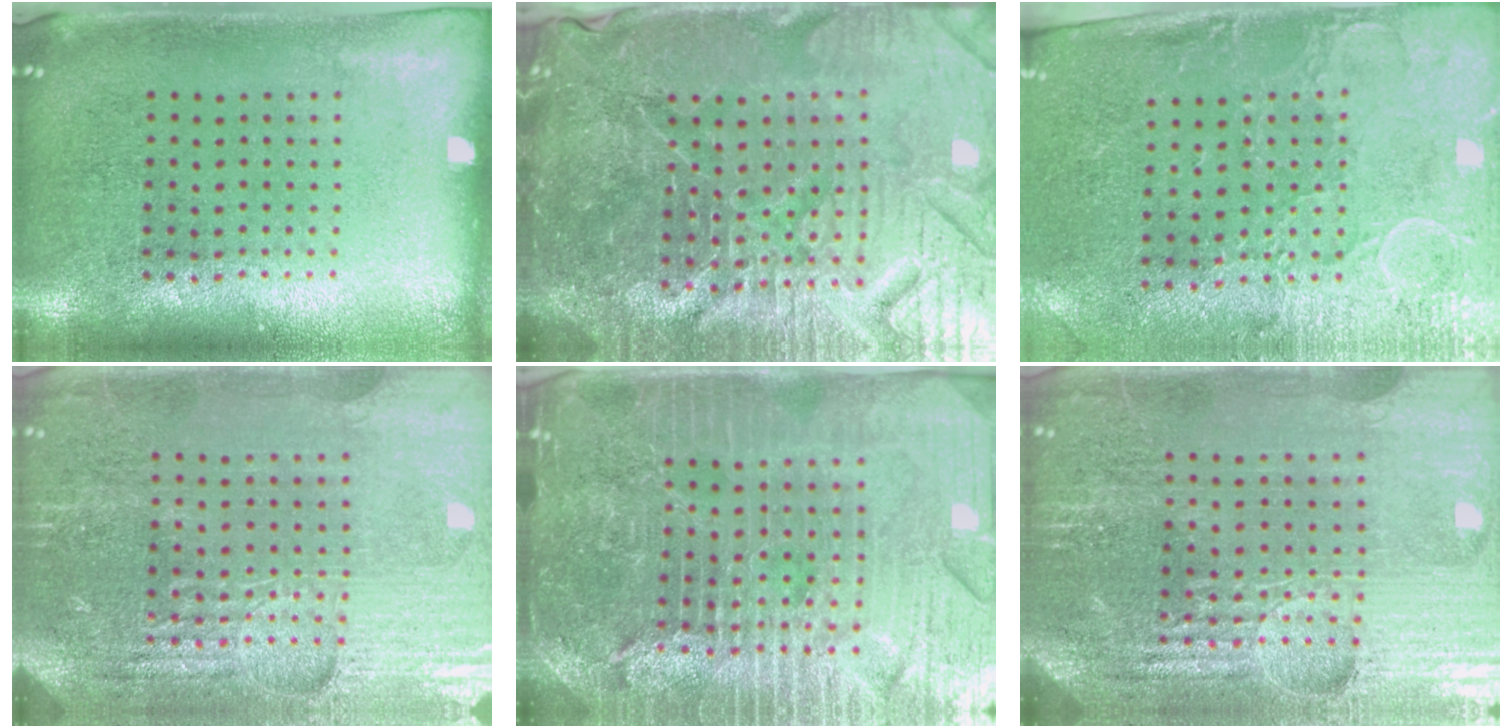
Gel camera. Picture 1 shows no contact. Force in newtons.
{"total": 6.4, "press": 5.9, "slide": 2.6}
{"total": 3.0, "press": 2.6, "slide": 1.5}
{"total": 4.7, "press": 4.4, "slide": 1.7}
{"total": 5.6, "press": 5.0, "slide": 2.5}
{"total": 5.4, "press": 4.9, "slide": 2.2}